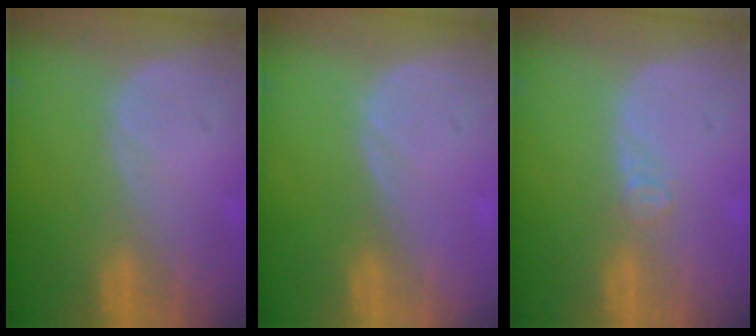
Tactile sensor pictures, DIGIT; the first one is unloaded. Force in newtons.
{"total": 0.0}
{"total": 2.0, "press": 1.6, "slide": 1.1}